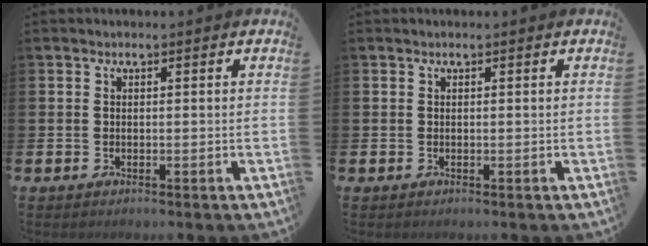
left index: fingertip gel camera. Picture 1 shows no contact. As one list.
[{"total": 0.0}]